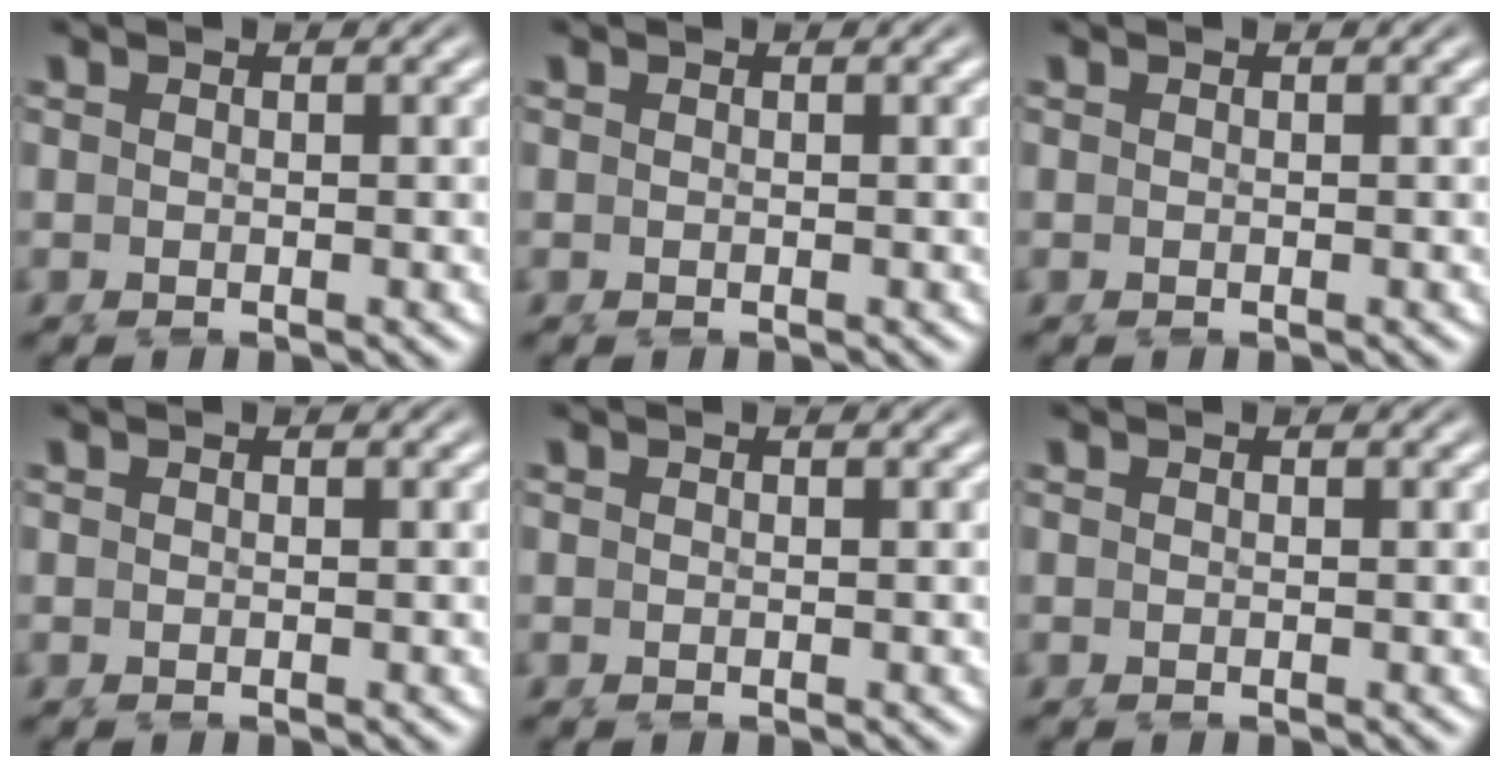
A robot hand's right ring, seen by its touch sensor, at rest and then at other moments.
{"total": 0.0}
{"total": 0.0}
{"total": 0.0}
{"total": 0.0}
{"total": 0.0}